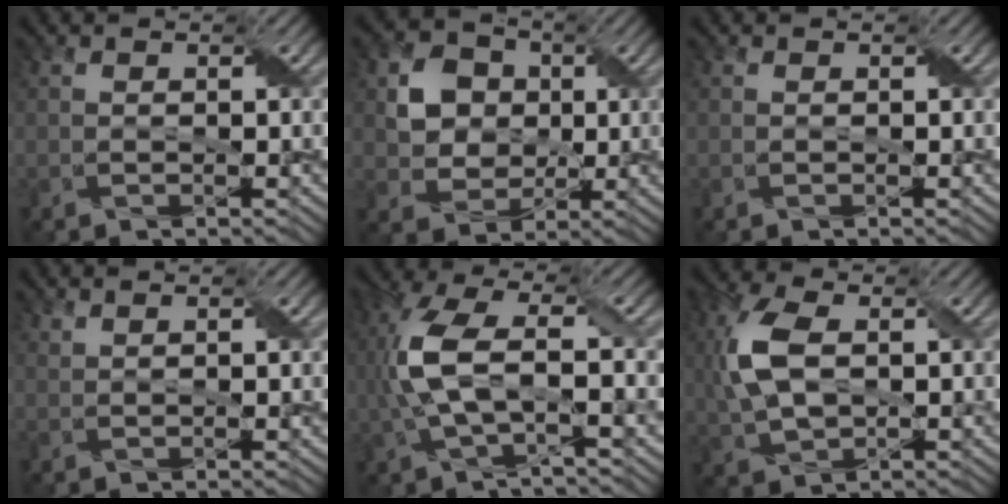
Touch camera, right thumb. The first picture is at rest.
{"total": 5.9, "force": [1.2, 5.4, 2.1], "torque": [-0.053, 0.004, 0.012]}
{"total": 0.0}
{"total": 1.0, "force": [1.0, 0.1, 0.1], "torque": [-0.006, 0.001, 0.014]}
{"total": 8.0, "force": [-0.2, 3.2, 7.4], "torque": [-0.187, 0.010, -0.005]}
{"total": 8.4, "force": [1.2, 4.9, 6.7], "torque": [-0.177, 0.010, 0.021]}